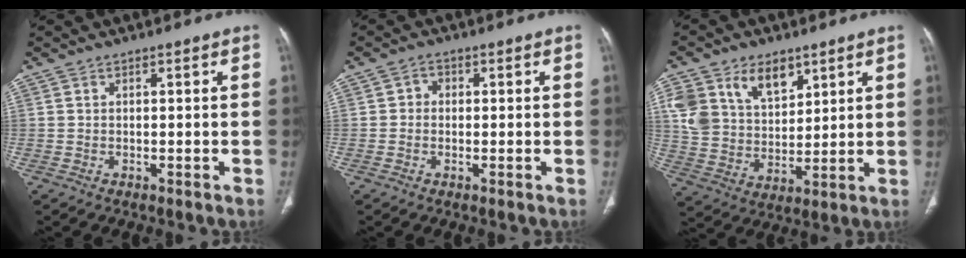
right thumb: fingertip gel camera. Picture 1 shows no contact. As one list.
[{"total": 1.9, "force": [0.0, 1.7, 0.8], "torque": [0.000, 0.006, -0.006]}, {"total": 14.8, "force": [7.5, 9.8, 8.3], "torque": [-0.129, -0.023, 0.155]}]